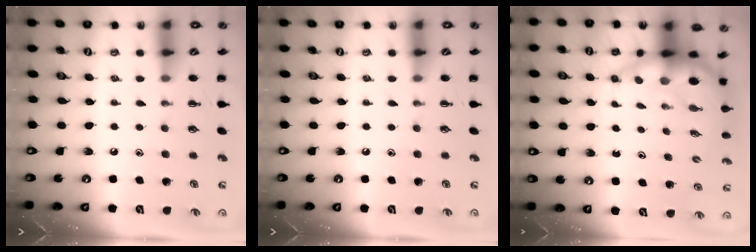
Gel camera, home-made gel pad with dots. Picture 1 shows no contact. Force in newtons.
{"total": 0.0}
{"total": 6.5, "press": 6.3, "slide": 1.8}